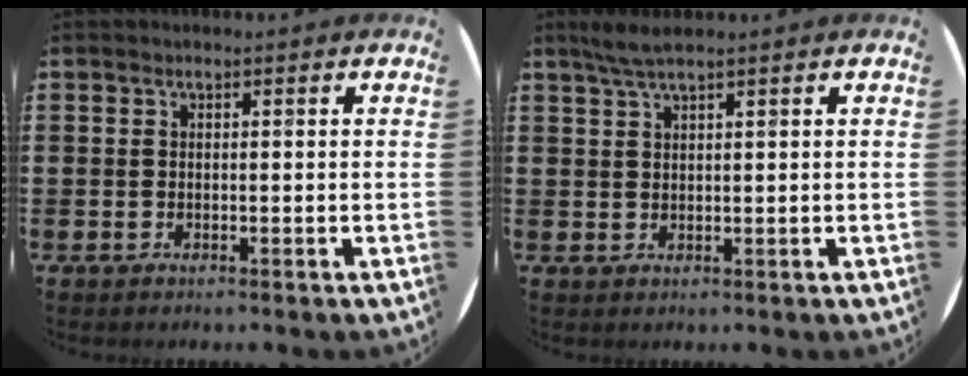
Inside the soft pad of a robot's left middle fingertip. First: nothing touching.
{"total": 2.7, "force": [1.9, 0.1, 1.8], "torque": [-0.038, 0.003, 0.034]}